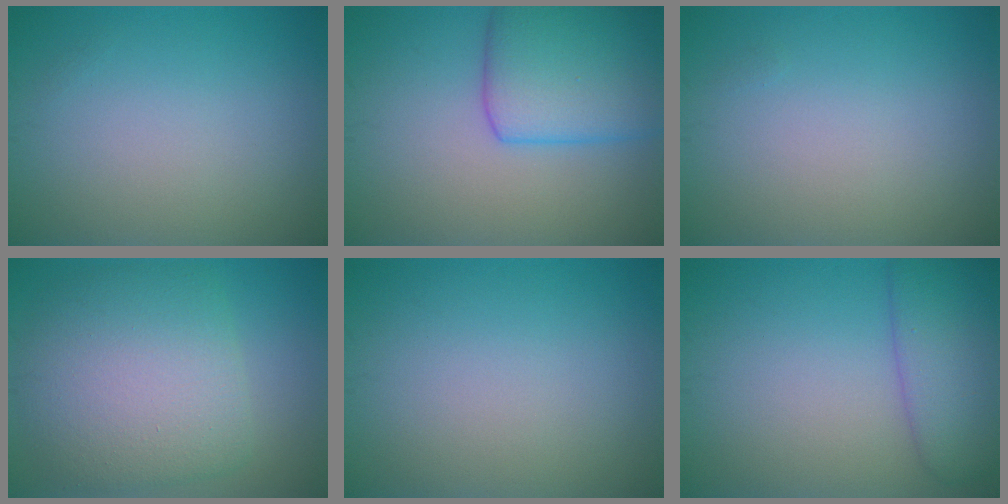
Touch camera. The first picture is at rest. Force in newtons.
{"total": 6.6, "press": 6.6, "slide": 0.4}
{"total": 0.0}
{"total": 8.8, "press": 8.8, "slide": 0.2}
{"total": 0.0}
{"total": 4.8, "press": 4.8, "slide": 0.2}